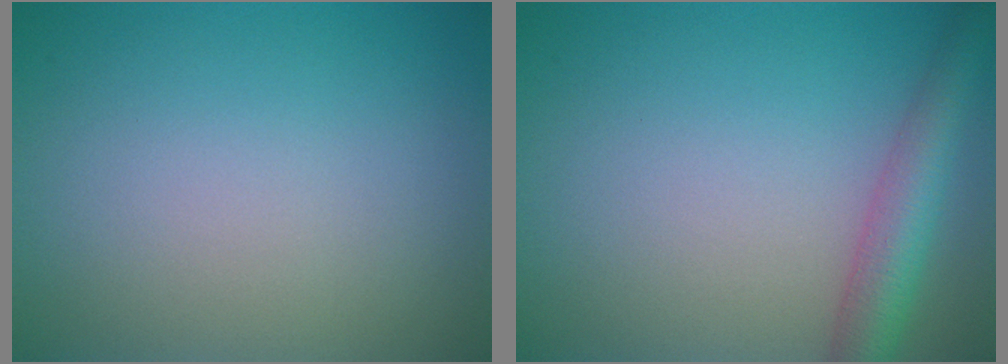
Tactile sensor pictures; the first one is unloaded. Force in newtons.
{"total": 4.3, "press": 4.2, "slide": 0.2}